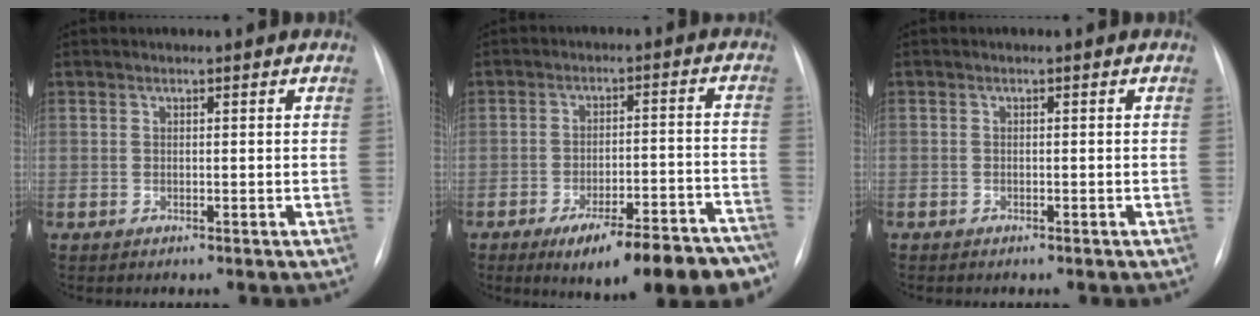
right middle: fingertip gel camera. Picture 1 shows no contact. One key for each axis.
{"total": 17.8, "fx": -13.6, "fy": 4.4, "fz": 10.6, "tx": -0.071, "ty": 0.032, "tz": -0.187}
{"total": 0.9, "fx": -0.7, "fy": 0.5, "fz": 0.3, "tx": -0.008, "ty": 0.001, "tz": -0.011}